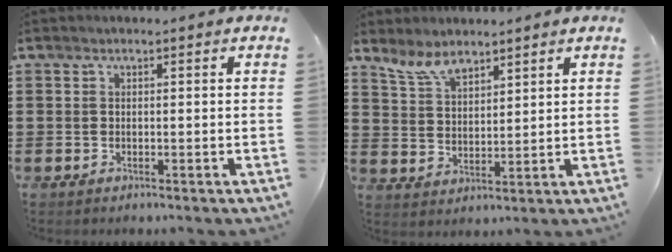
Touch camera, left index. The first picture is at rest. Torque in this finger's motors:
{"motor_torque": [0.94, -1.19, -0.01, 0.00]}